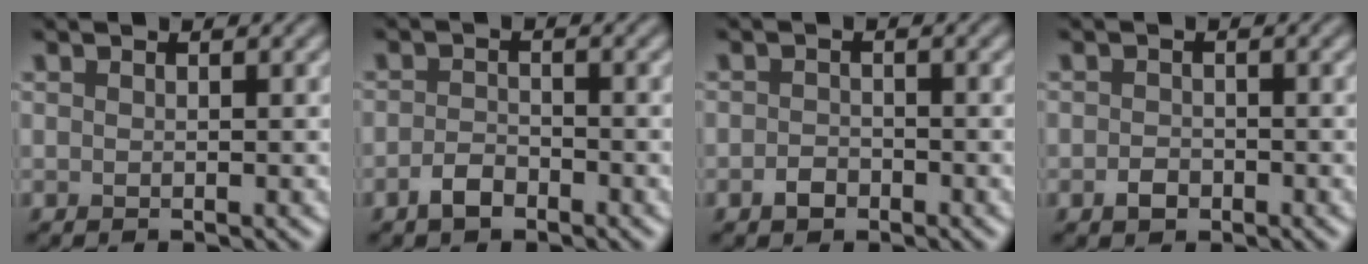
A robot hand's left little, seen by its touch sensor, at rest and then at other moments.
{"total": 2.0, "force": [-1.5, 1.0, 0.9], "torque": [-0.015, 0.004, -0.033]}
{"total": 1.5, "force": [-1.0, 1.0, 0.5], "torque": [-0.006, 0.001, -0.025]}
{"total": 1.5, "force": [-0.8, 1.1, 0.7], "torque": [-0.009, -0.001, -0.022]}